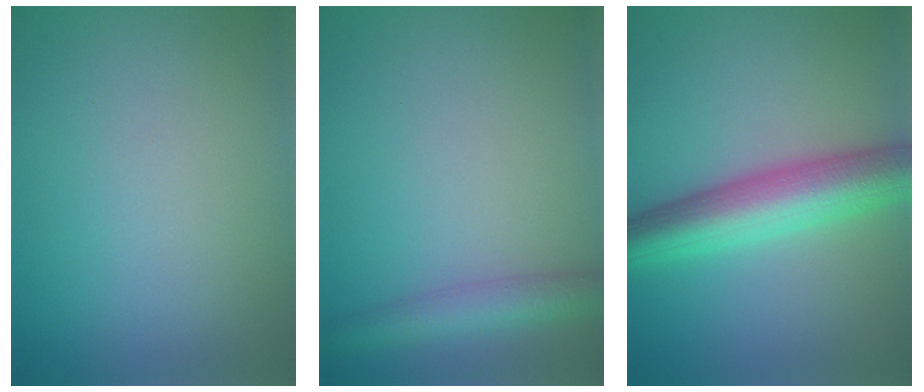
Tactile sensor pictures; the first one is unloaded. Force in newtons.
{"total": 3.6, "press": 3.6, "slide": 0.1}
{"total": 7.4, "press": 7.4, "slide": 0.1}